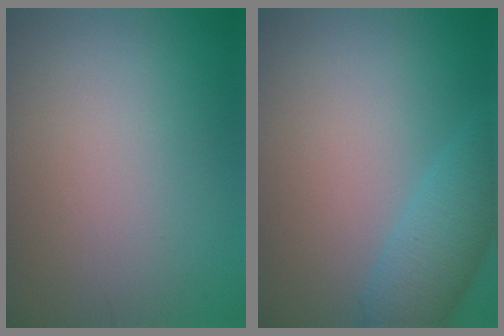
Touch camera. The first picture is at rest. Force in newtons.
{"total": 4.4, "press": 4.4, "slide": 0.2}